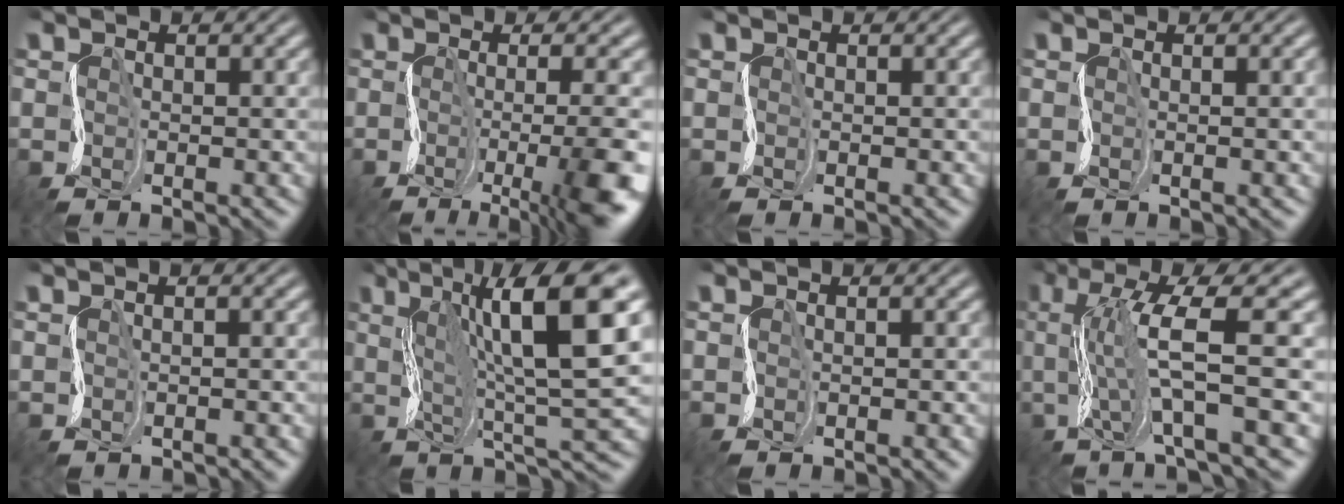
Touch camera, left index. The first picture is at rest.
{"total": 9.9, "force": [-2.7, 2.8, 9.1], "torque": [-0.115, -0.001, -0.035]}
{"total": 0.0}
{"total": 1.3, "force": [0.4, 0.6, 1.2], "torque": [-0.002, 0.007, 0.008]}
{"total": 1.4, "force": [0.9, 0.6, 0.9], "torque": [-0.004, 0.011, 0.000]}
{"total": 12.1, "force": [3.8, 2.4, 11.3], "torque": [-0.163, 0.020, 0.064]}
{"total": 0.7, "force": [0.3, 0.3, 0.5], "torque": [0.004, 0.004, 0.006]}
{"total": 8.7, "force": [1.2, 1.9, 8.4], "torque": [-0.135, 0.017, 0.019]}